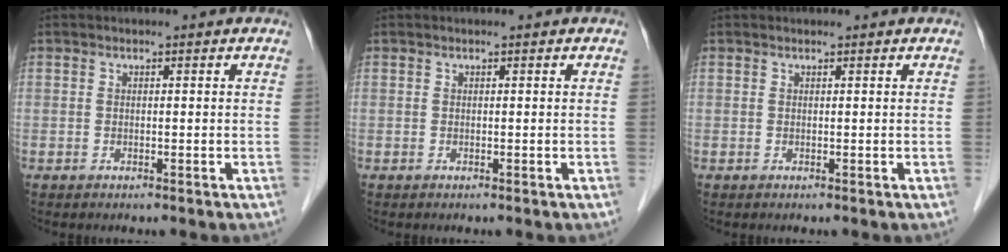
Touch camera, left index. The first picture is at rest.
{"total": 0.0}
{"total": 0.5, "force": [0.5, 0.0, 0.1], "torque": [-0.003, 0.007, 0.009]}